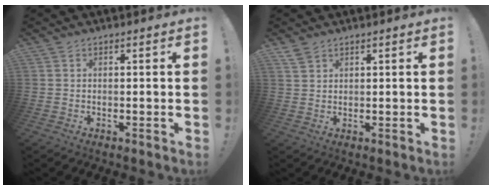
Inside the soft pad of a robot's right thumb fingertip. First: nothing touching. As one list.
[{"total": 2.7, "force": [2.2, 1.0, 1.1], "torque": [-0.015, -0.014, 0.042]}]